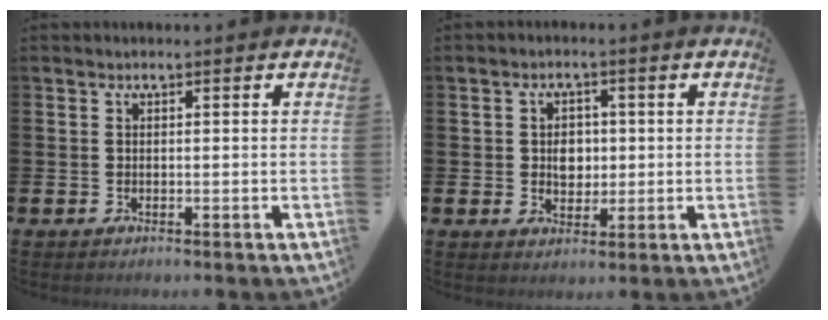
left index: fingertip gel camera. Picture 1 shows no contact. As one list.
[{"total": 3.3, "force": [0.4, 2.6, 1.9], "torque": [-0.019, 0.002, -0.001]}]